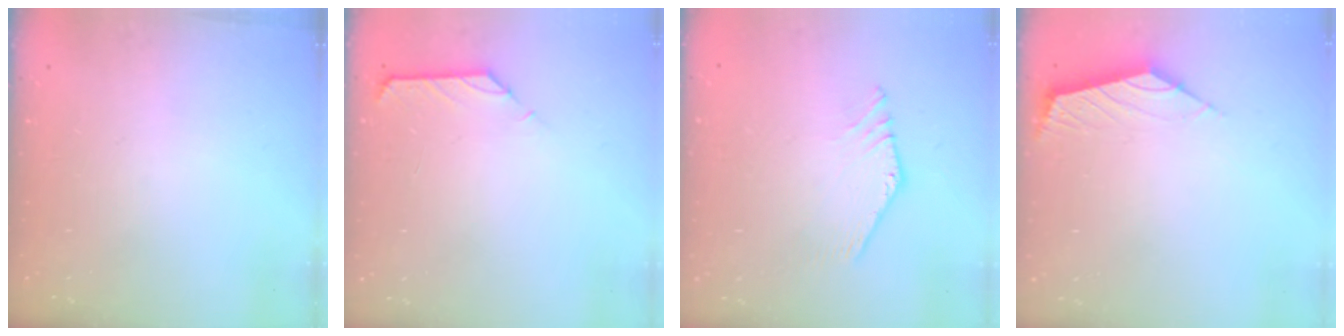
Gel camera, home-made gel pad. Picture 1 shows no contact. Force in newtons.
{"total": 1.5, "press": 1.4, "slide": 0.6}
{"total": 1.6, "press": 1.6, "slide": 0.1}
{"total": 2.3, "press": 2.3, "slide": 0.6}